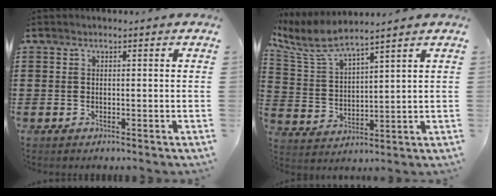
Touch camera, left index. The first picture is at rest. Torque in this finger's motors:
{"motor_torque": [2.14, 0.00, 0.14, 0.07]}